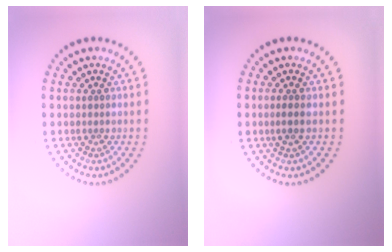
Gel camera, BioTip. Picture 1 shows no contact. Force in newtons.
{"total": 1.3, "press": 1.1, "slide": 0.7}